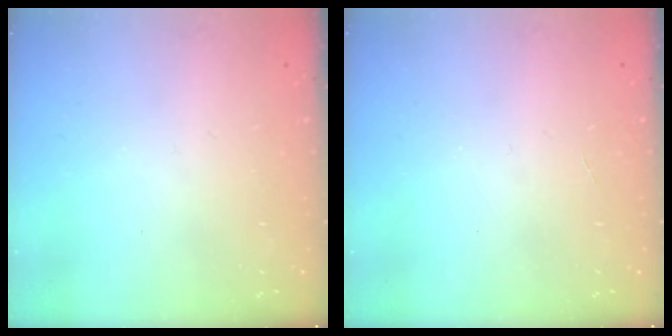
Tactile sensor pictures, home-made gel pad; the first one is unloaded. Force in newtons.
{"total": 0.0}